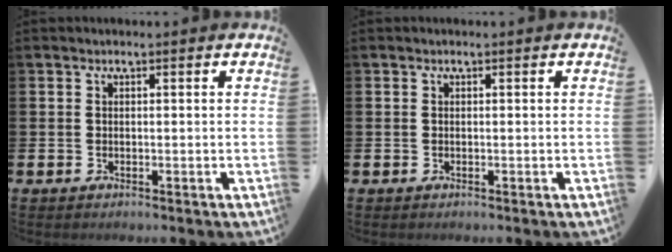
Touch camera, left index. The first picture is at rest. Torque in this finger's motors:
{"motor_torque": [0.00, 0.00, 0.00, 0.00]}